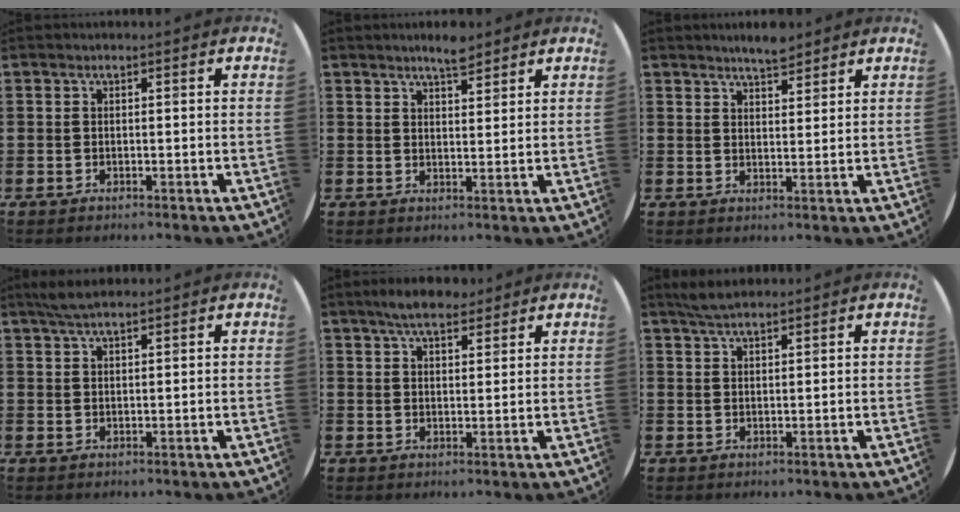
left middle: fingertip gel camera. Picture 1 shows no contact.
{"total": 3.5, "force": [3.3, 0.6, 1.1], "torque": [-0.017, -0.008, 0.058]}
{"total": 3.6, "force": [3.5, 0.6, 0.7], "torque": [-0.010, -0.010, 0.062]}
{"total": 3.0, "force": [2.5, 0.6, 1.6], "torque": [-0.036, 0.007, 0.045]}
{"total": 5.0, "force": [4.2, 1.5, 2.2], "torque": [-0.043, -0.004, 0.076]}
{"total": 3.1, "force": [2.8, 0.7, 1.3], "torque": [-0.031, 0.004, 0.051]}